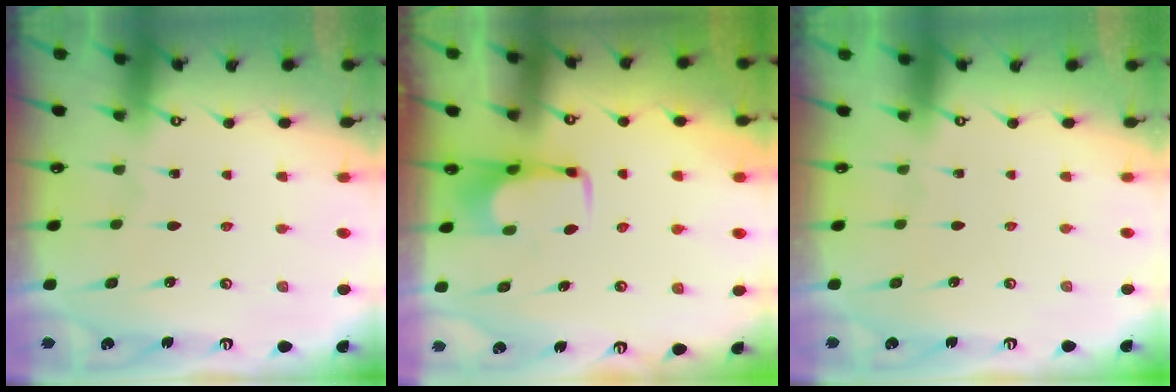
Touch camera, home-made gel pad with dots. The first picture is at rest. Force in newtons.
{"total": 1.5, "press": 1.5, "slide": 0.5}
{"total": 1.5, "press": 1.4, "slide": 0.6}